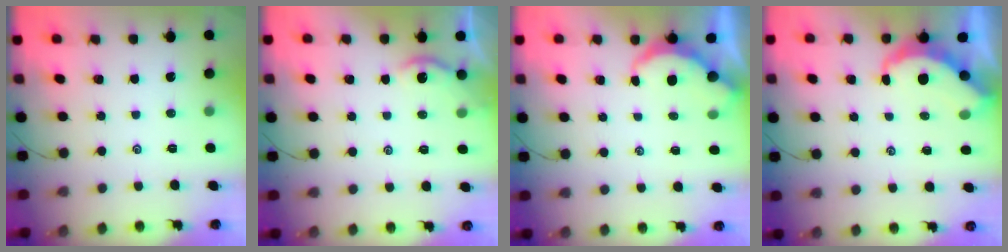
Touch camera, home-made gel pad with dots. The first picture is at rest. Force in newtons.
{"total": 2.8, "press": 2.8, "slide": 0.3}
{"total": 3.2, "press": 3.2, "slide": 0.4}
{"total": 5.8, "press": 5.8, "slide": 0.4}